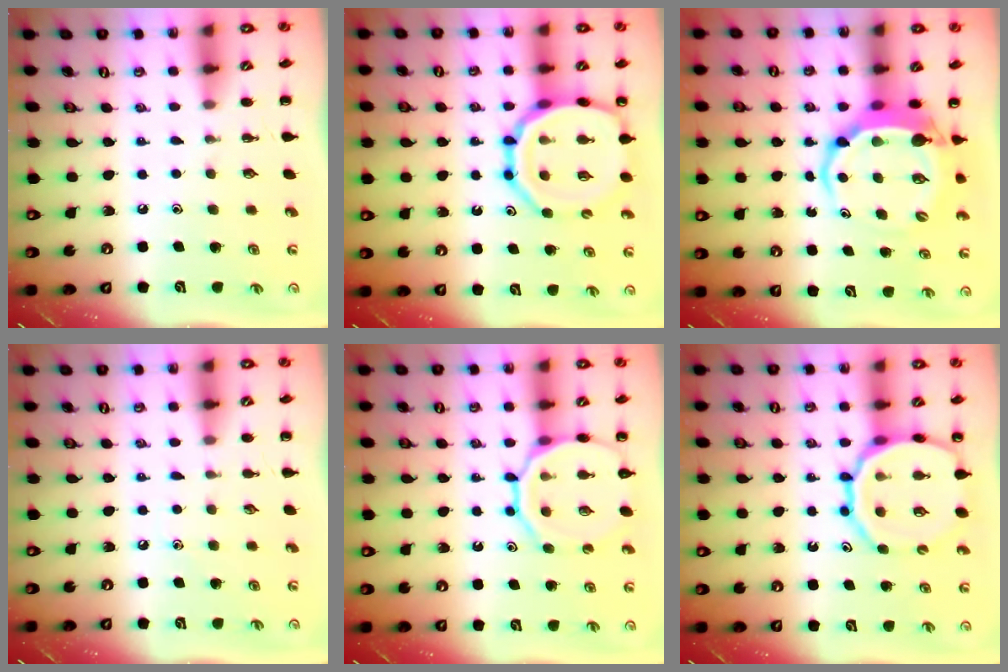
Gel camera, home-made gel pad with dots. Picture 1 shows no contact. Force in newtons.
{"total": 18.4, "press": 18.2, "slide": 2.8}
{"total": 6.6, "press": 6.6, "slide": 1.1}
{"total": 4.7, "press": 4.4, "slide": 1.7}
{"total": 14.6, "press": 14.4, "slide": 2.1}
{"total": 17.8, "press": 17.6, "slide": 2.8}